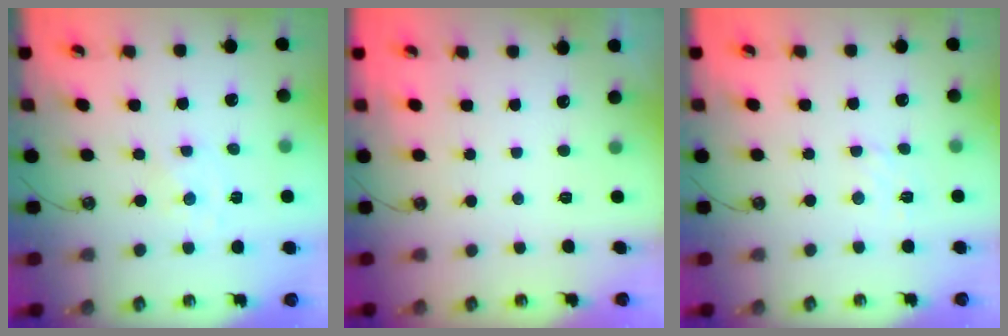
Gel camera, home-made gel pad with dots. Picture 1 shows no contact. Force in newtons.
{"total": 0.0}
{"total": 3.6, "press": 3.5, "slide": 0.6}